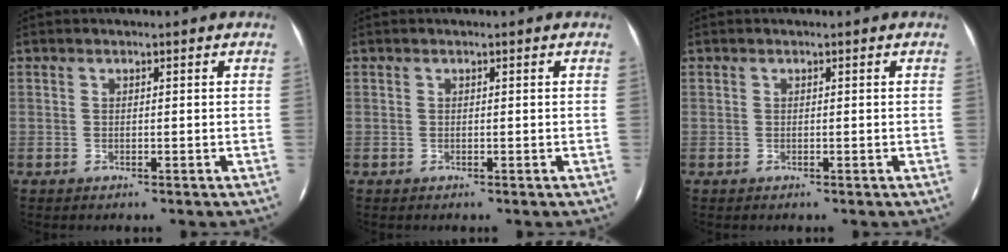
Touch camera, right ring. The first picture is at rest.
{"total": 0.0}
{"total": 0.0}